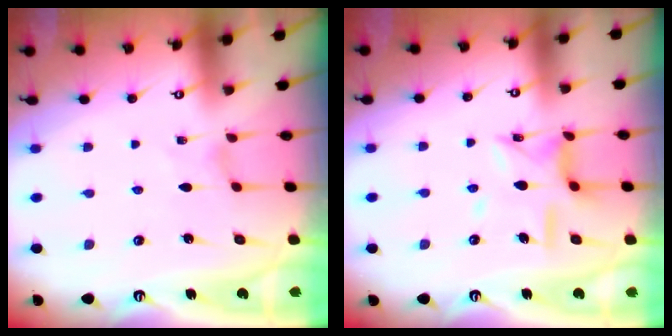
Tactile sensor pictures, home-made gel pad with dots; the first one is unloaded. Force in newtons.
{"total": 11.4, "press": 11.4, "slide": 1.1}